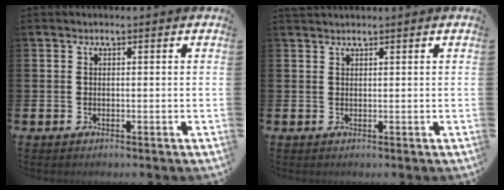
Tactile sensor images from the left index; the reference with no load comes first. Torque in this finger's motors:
{"motor_torque": [-0.19, -0.10, 0.05, 0.00]}